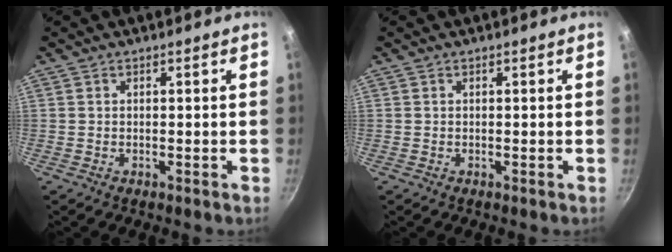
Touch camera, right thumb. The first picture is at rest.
{"total": 0.0}